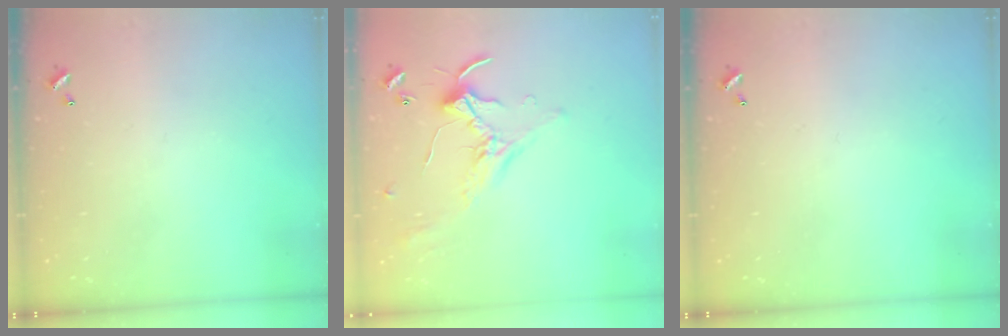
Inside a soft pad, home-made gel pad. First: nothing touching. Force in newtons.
{"total": 0.8, "press": 0.7, "slide": 0.4}
{"total": 0.0}